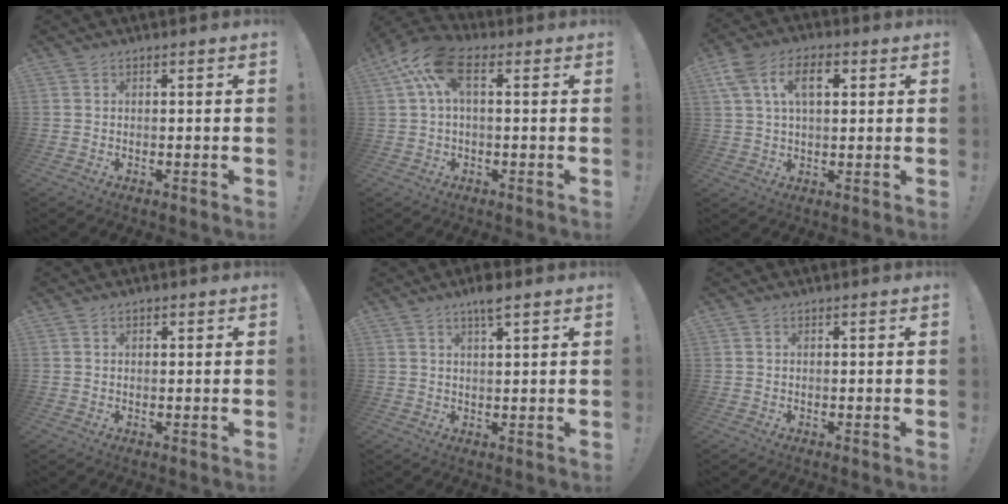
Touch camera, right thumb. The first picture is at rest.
{"total": 10.6, "force": [3.1, 5.1, 8.8], "torque": [-0.175, -0.005, 0.058]}
{"total": 11.0, "force": [3.5, 6.3, 8.3], "torque": [-0.151, 0.008, 0.061]}
{"total": 0.8, "force": [0.4, 0.6, 0.3], "torque": [-0.002, 0.000, 0.007]}
{"total": 4.7, "force": [3.2, 0.4, 3.4], "torque": [-0.050, -0.015, 0.048]}
{"total": 0.0}